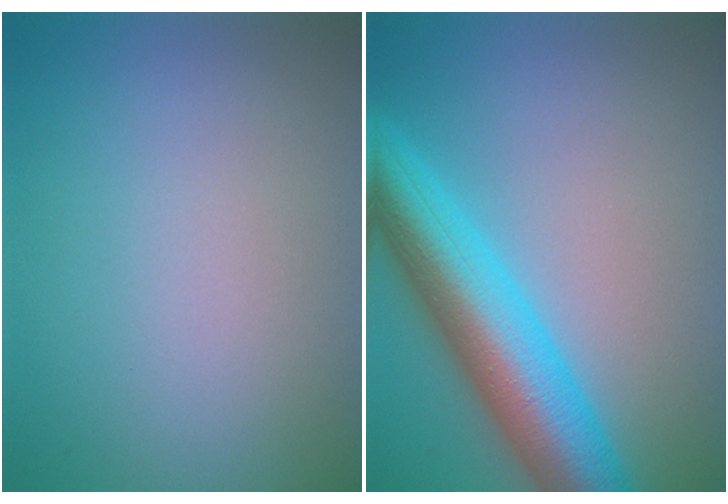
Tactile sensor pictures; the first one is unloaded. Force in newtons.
{"total": 9.1, "press": 9.1, "slide": 0.5}